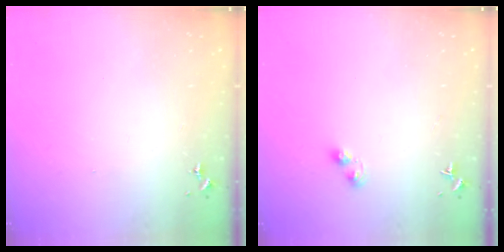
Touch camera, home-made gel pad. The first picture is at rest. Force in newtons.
{"total": 3.6, "press": 3.6, "slide": 0.4}